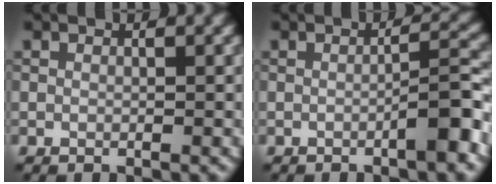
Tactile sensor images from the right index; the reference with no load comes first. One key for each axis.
{"total": 3.6, "fx": -1.6, "fy": 0.5, "fz": 3.2, "tx": -0.043, "ty": 0.019, "tz": -0.030}